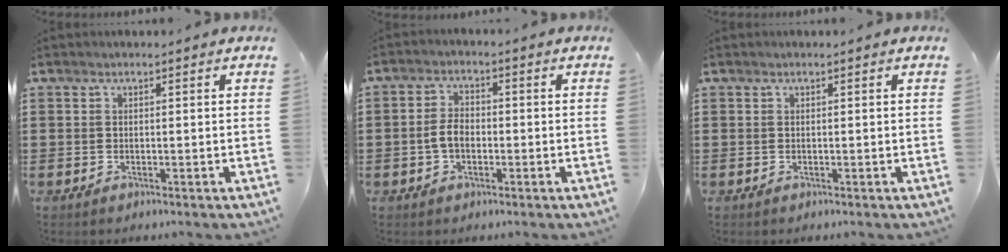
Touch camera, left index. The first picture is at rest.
{"total": 3.9, "force": [-0.8, 2.3, 3.1], "torque": [-0.072, 0.001, -0.020]}
{"total": 0.0}